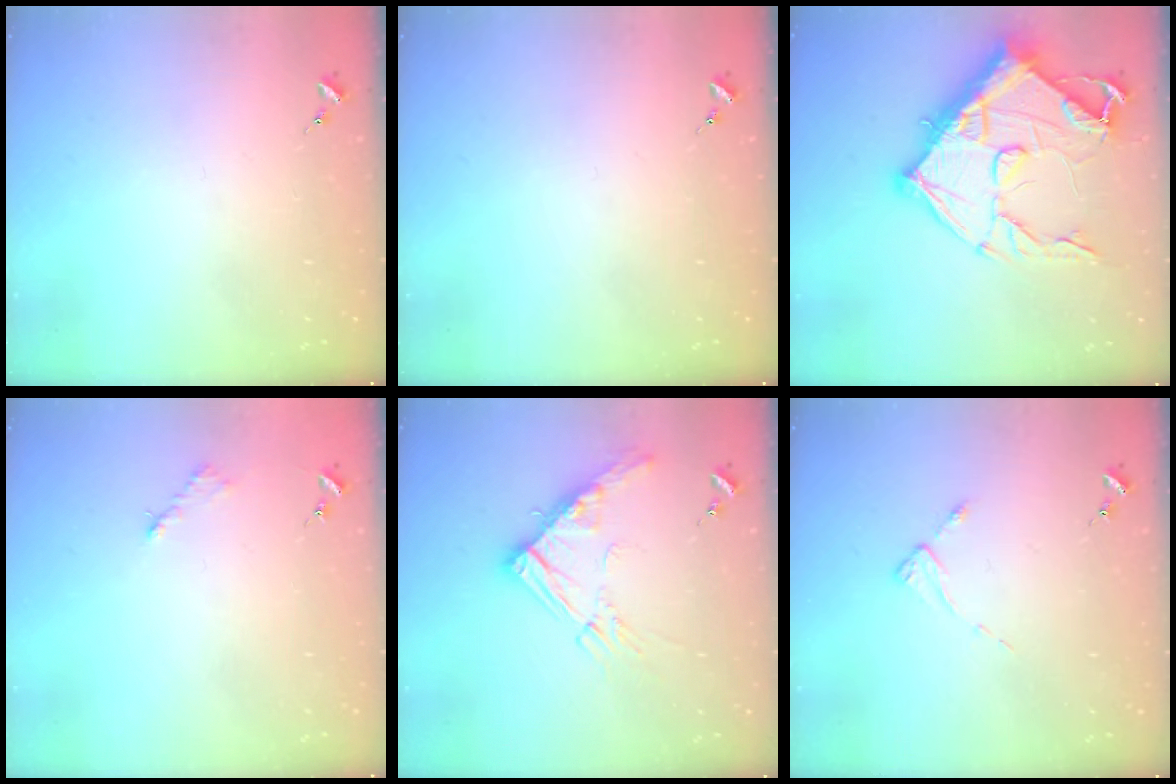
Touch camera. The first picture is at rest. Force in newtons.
{"total": 0.0}
{"total": 22.3, "press": 22.2, "slide": 1.4}
{"total": 2.6, "press": 2.6, "slide": 0.4}
{"total": 14.3, "press": 14.2, "slide": 1.4}
{"total": 2.2, "press": 2.2, "slide": 0.4}